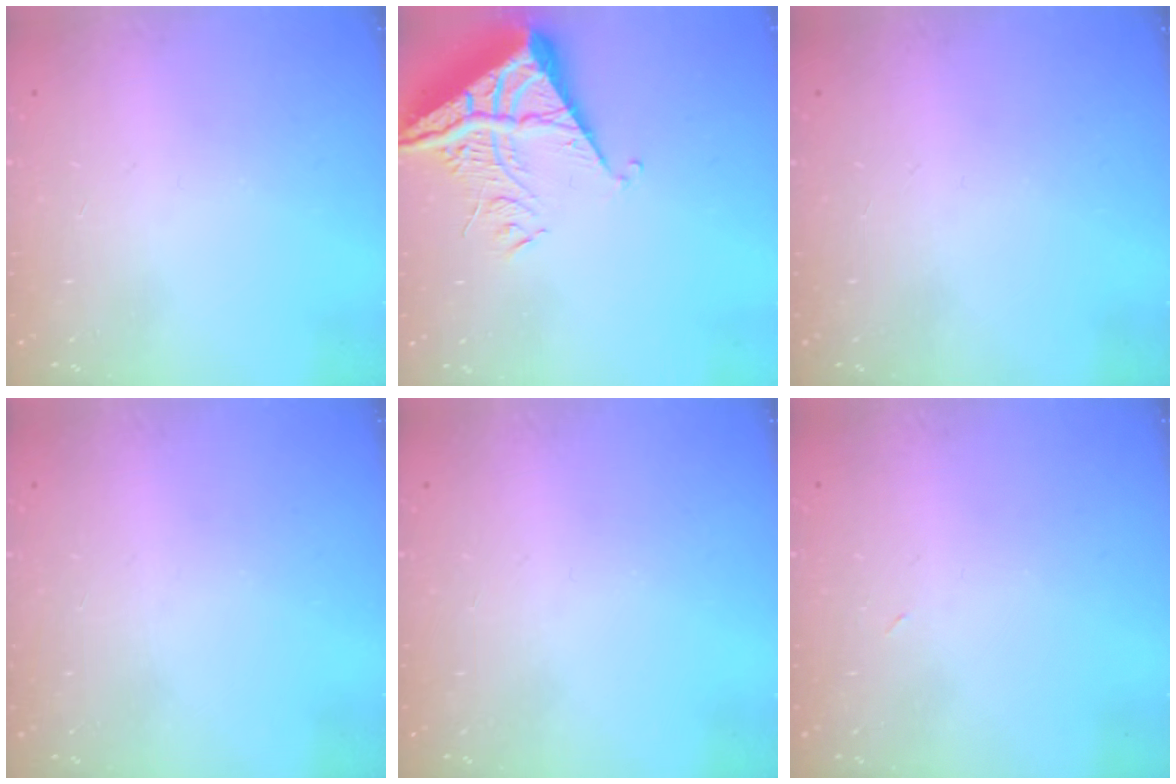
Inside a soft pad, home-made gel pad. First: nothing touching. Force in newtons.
{"total": 8.8, "press": 8.7, "slide": 0.8}
{"total": 0.0}
{"total": 0.0}
{"total": 0.0}
{"total": 2.9, "press": 2.9, "slide": 0.7}